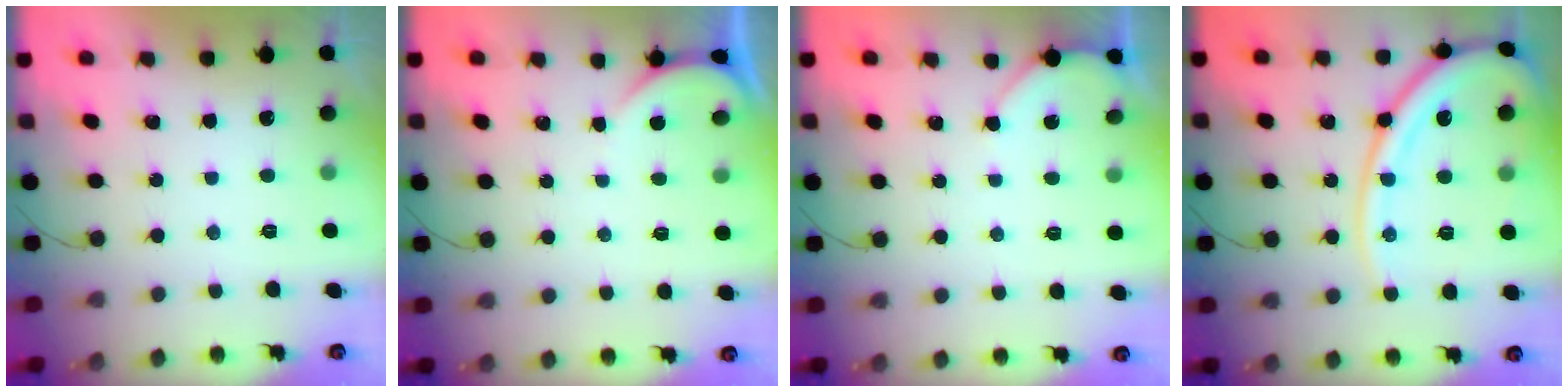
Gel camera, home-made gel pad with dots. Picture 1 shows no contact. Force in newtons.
{"total": 1.6, "press": 1.6, "slide": 0.2}
{"total": 3.1, "press": 3.1, "slide": 0.2}
{"total": 17.1, "press": 17.0, "slide": 1.8}